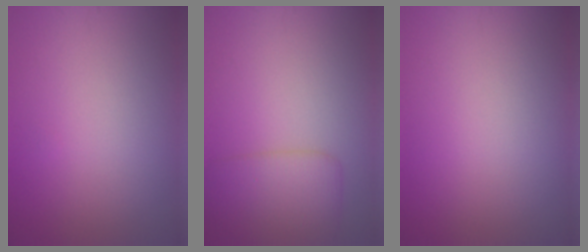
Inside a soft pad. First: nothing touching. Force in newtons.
{"total": 4.2, "press": 4.2, "slide": 0.1}
{"total": 0.0}